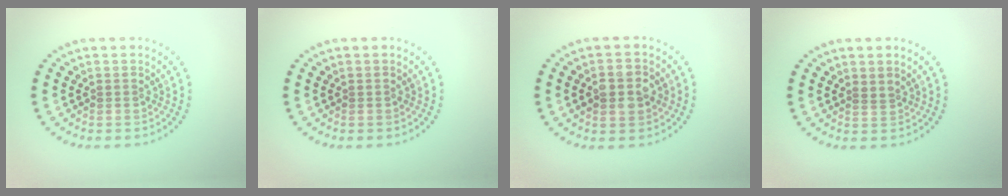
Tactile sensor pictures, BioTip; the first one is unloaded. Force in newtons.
{"total": 0.0}
{"total": 3.8, "press": 3.8, "slide": 0.1}
{"total": 0.5, "press": 0.4, "slide": 0.3}